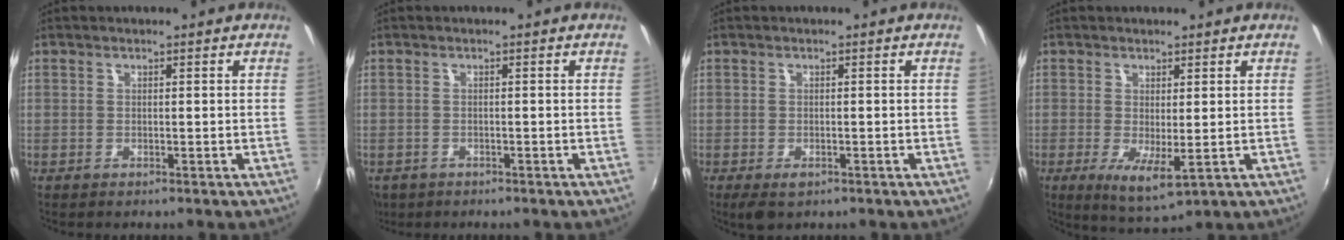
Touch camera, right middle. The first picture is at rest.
{"total": 4.7, "force": [-2.6, 3.3, 2.1], "torque": [-0.052, -0.014, -0.039]}
{"total": 3.0, "force": [-1.7, 1.6, 1.9], "torque": [-0.037, -0.012, -0.026]}
{"total": 5.6, "force": [-0.8, 1.6, 5.3], "torque": [-0.094, -0.018, -0.006]}